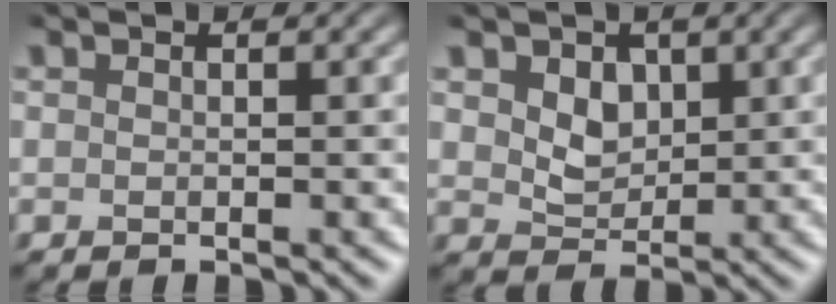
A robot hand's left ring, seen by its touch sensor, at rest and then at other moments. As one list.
[{"total": 2.6, "force": [0.9, 1.9, 1.5], "torque": [-0.031, -0.006, 0.016]}]